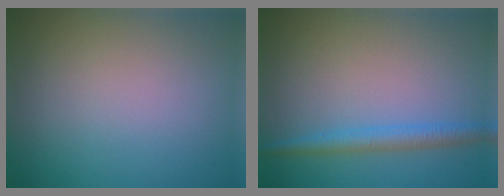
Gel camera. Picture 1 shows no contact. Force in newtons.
{"total": 2.4, "press": 2.4, "slide": 0.1}